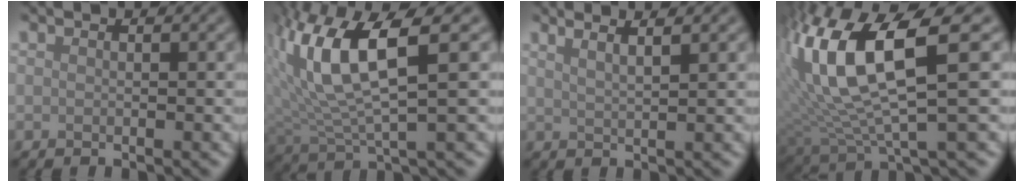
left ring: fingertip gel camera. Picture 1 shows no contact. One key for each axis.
{"total": 8.5, "fx": 2.3, "fy": 2.8, "fz": 7.8, "tx": -0.171, "ty": 0.003, "tz": 0.041}
{"total": 3.7, "fx": 2.5, "fy": 1.2, "fz": 2.4, "tx": -0.010, "ty": 0.018, "tz": 0.007}
{"total": 12.0, "fx": 2.8, "fy": 3.8, "fz": 11.0, "tx": -0.230, "ty": 0.007, "tz": 0.057}